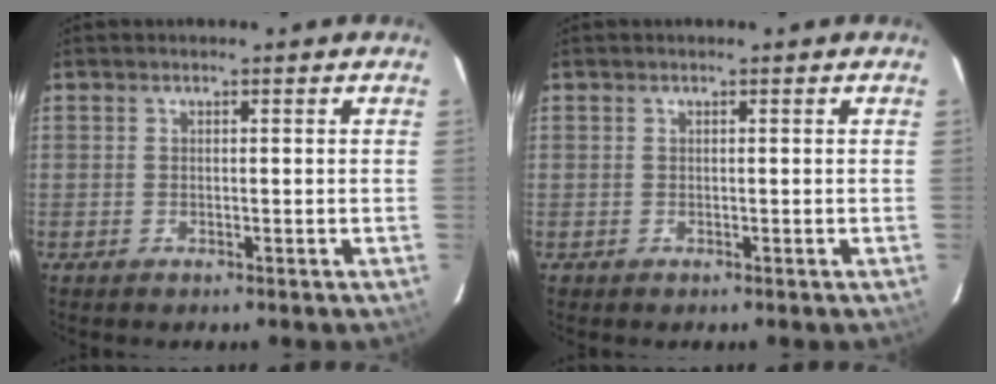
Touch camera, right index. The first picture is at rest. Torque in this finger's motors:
{"motor_torque": [-0.38, 0.14, -0.90, -0.20]}